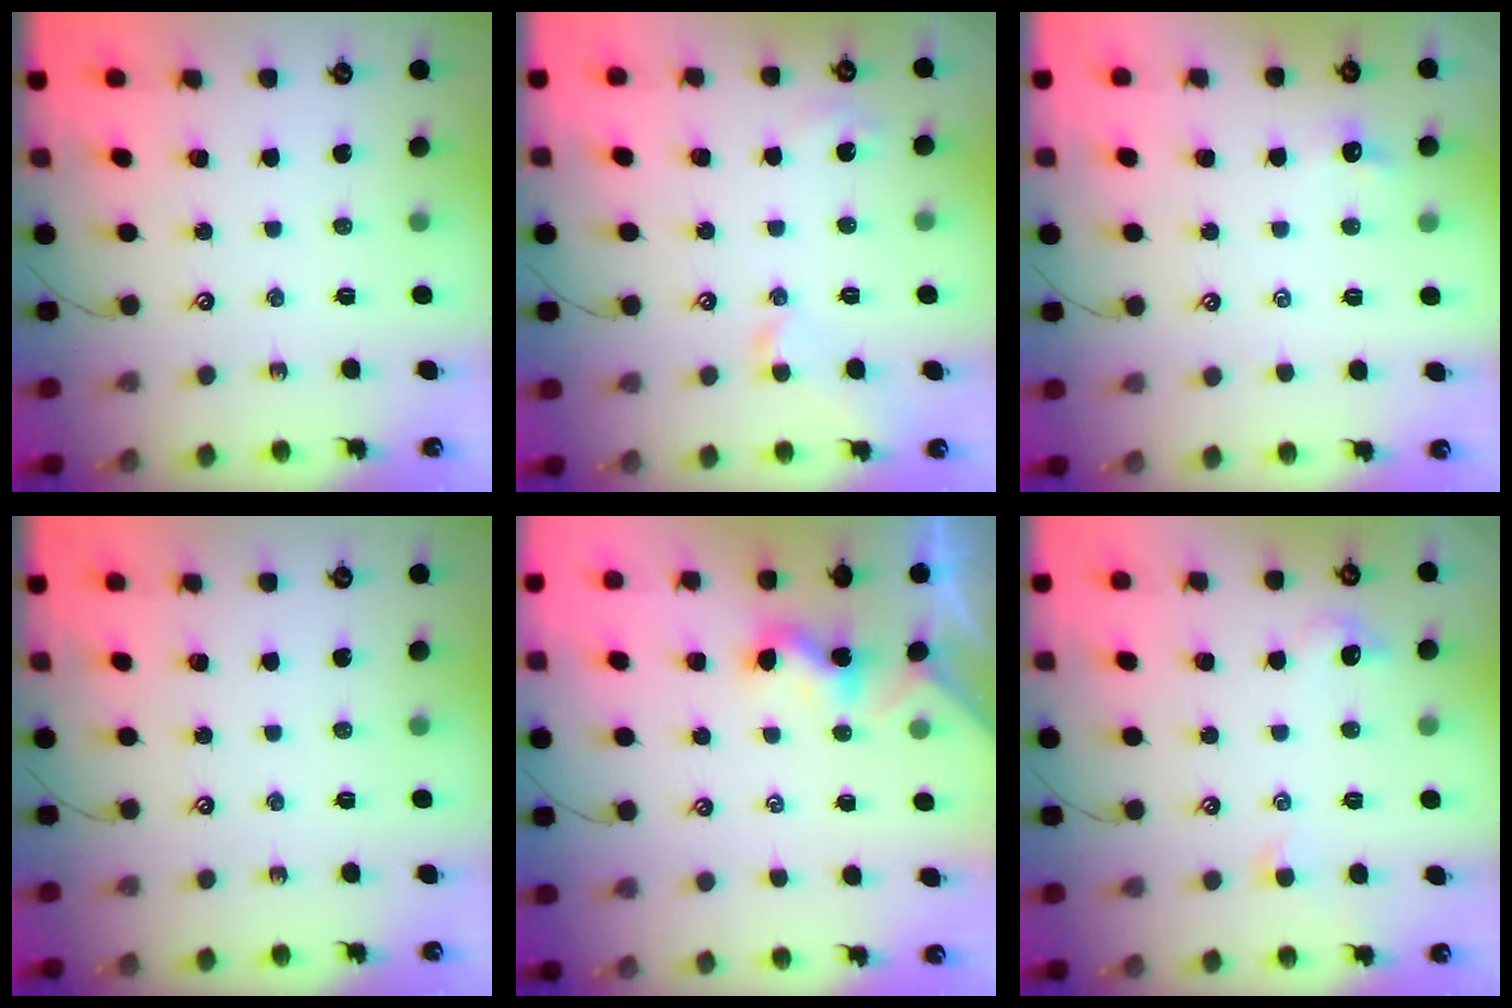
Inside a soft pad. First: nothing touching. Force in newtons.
{"total": 2.8, "press": 2.7, "slide": 0.6}
{"total": 0.7, "press": 0.4, "slide": 0.6}
{"total": 0.0}
{"total": 1.7, "press": 1.7, "slide": 0.3}
{"total": 1.5, "press": 1.3, "slide": 0.6}